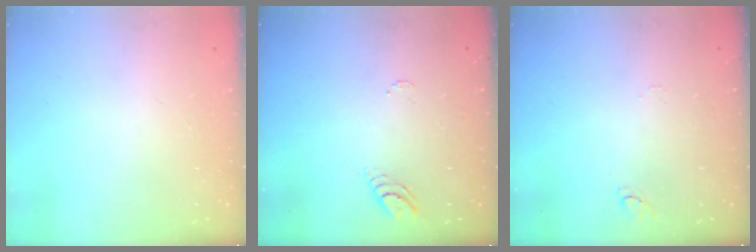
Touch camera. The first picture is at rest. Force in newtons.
{"total": 3.7, "press": 3.7, "slide": 0.3}
{"total": 4.7, "press": 4.6, "slide": 0.5}